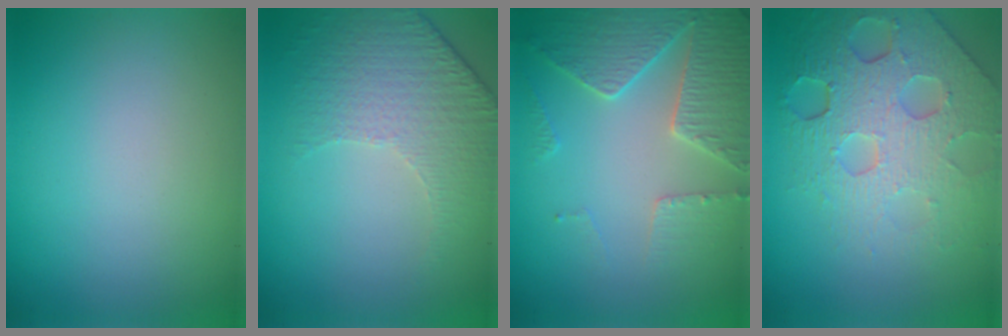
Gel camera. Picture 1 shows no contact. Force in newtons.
{"total": 4.7, "press": 3.4, "slide": 3.2}
{"total": 4.5, "press": 4.3, "slide": 1.4}
{"total": 8.3, "press": 5.5, "slide": 6.2}